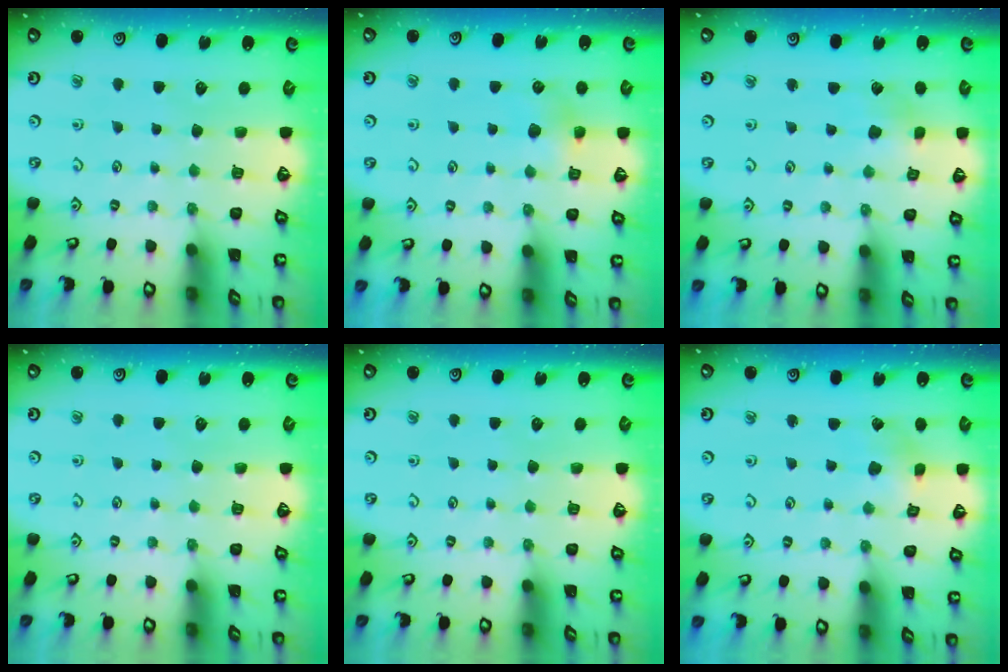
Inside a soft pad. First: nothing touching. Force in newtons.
{"total": 6.2, "press": 6.2, "slide": 0.6}
{"total": 2.9, "press": 2.8, "slide": 0.7}
{"total": 0.0}
{"total": 0.0}
{"total": 2.7, "press": 2.7, "slide": 0.3}